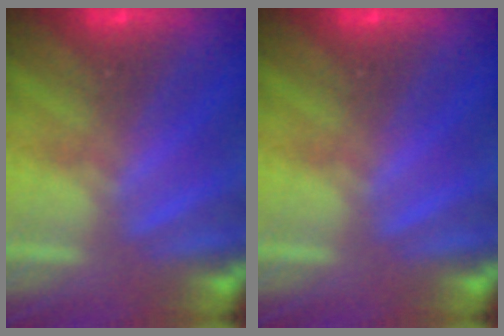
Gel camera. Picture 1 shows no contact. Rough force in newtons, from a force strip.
{"total": 0.0}